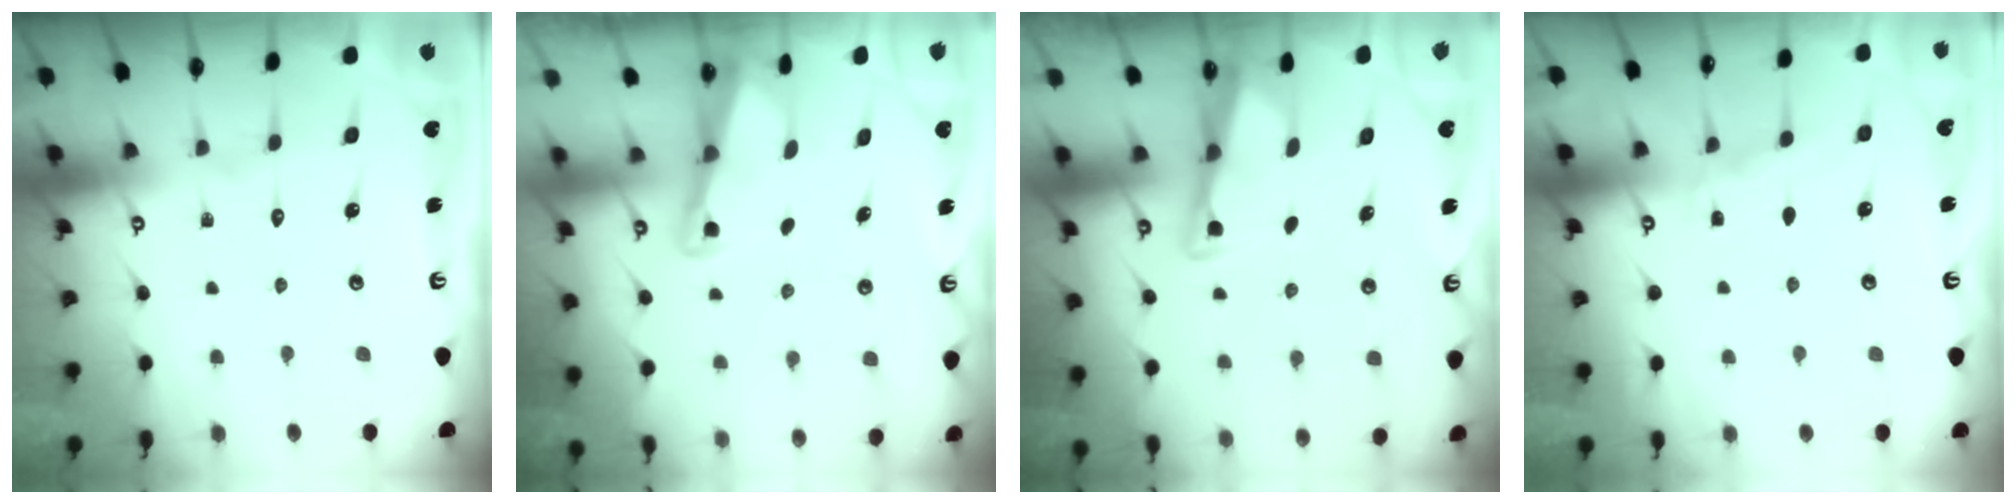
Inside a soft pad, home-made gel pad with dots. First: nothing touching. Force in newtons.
{"total": 2.2, "press": 2.2, "slide": 0.3}
{"total": 3.0, "press": 3.0, "slide": 0.3}
{"total": 2.9, "press": 2.9, "slide": 0.3}